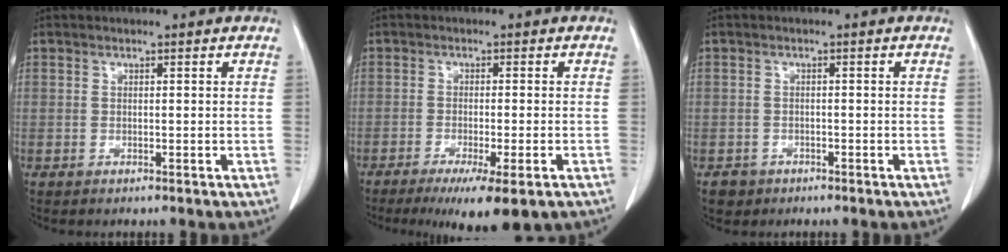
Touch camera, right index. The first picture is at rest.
{"total": 10.0, "force": [-6.7, 1.1, 7.3], "torque": [-0.098, -0.023, -0.097]}
{"total": 2.2, "force": [-1.2, 1.9, 0.0], "torque": [-0.002, 0.008, -0.017]}